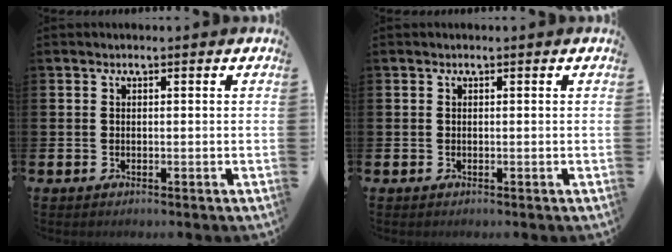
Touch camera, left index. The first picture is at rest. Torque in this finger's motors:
{"motor_torque": [0.00, 0.00, 0.00, -0.01]}